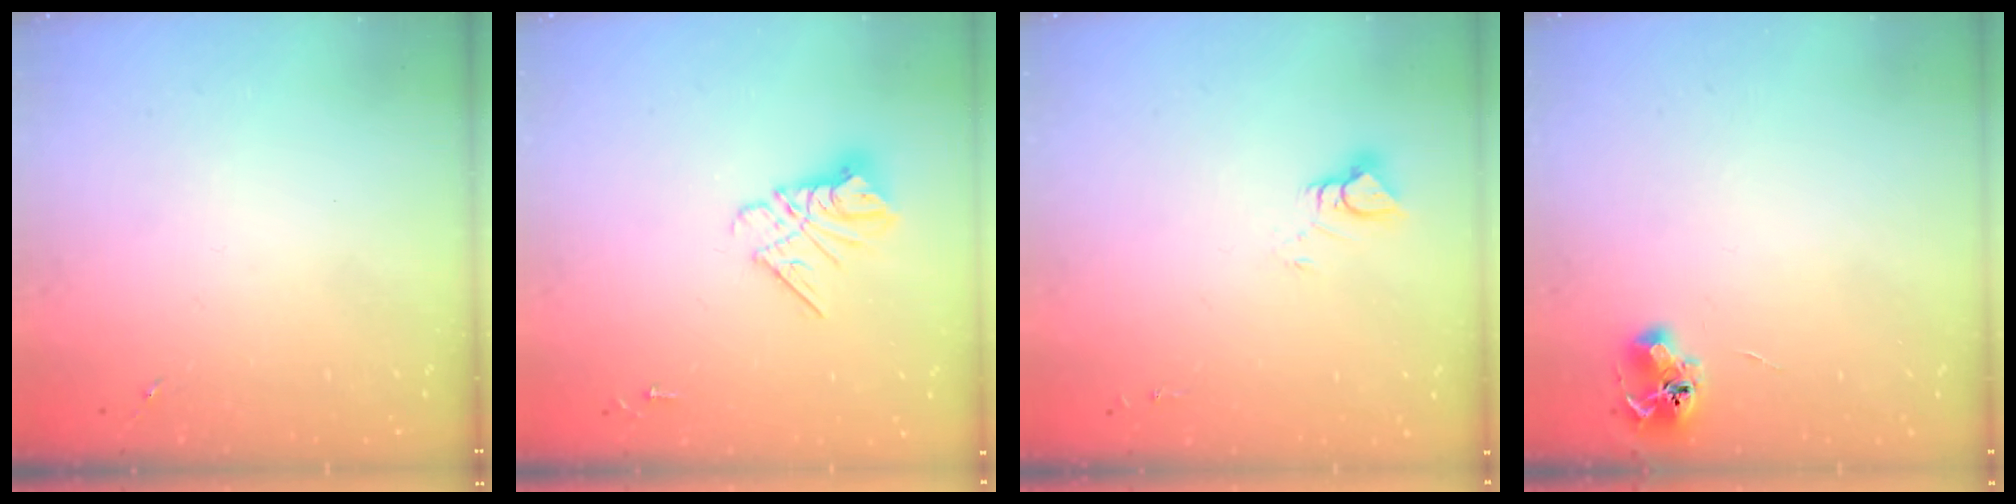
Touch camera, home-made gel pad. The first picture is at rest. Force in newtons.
{"total": 10.7, "press": 10.7, "slide": 1.0}
{"total": 4.5, "press": 4.5, "slide": 0.2}
{"total": 6.8, "press": 6.8, "slide": 0.9}